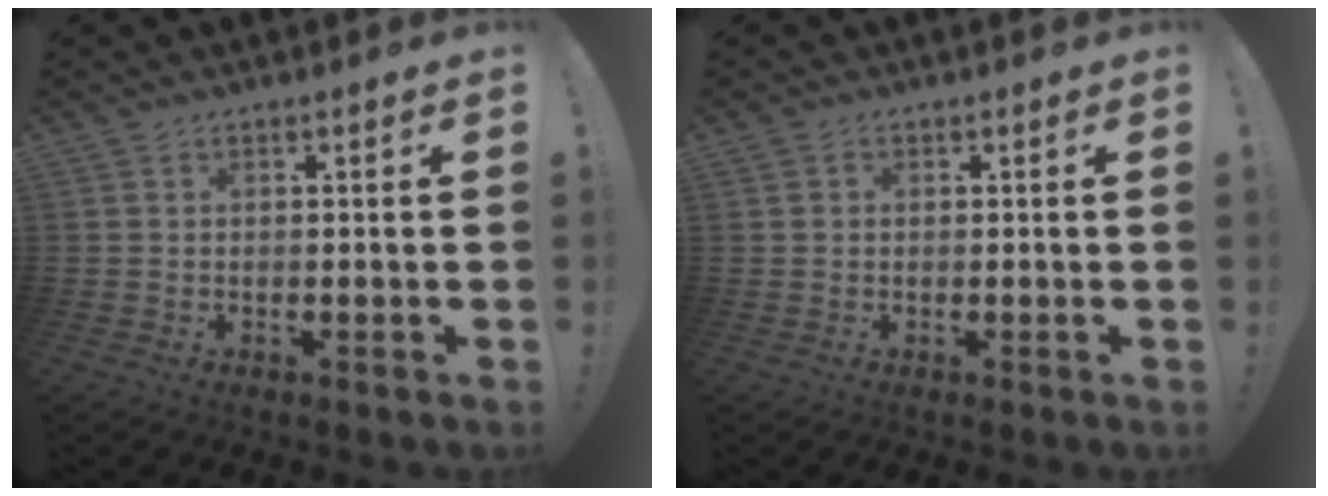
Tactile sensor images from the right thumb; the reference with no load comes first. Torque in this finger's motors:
{"motor_torque": [0.28, -0.26, -0.27, 0.08, -0.04]}